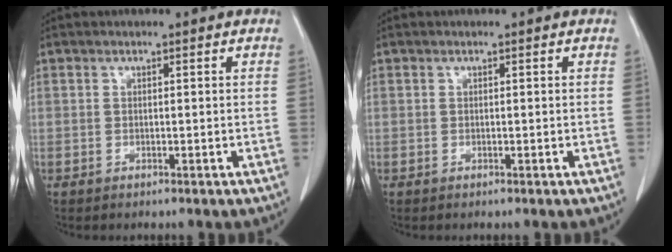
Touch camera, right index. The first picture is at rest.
{"total": 0.0}